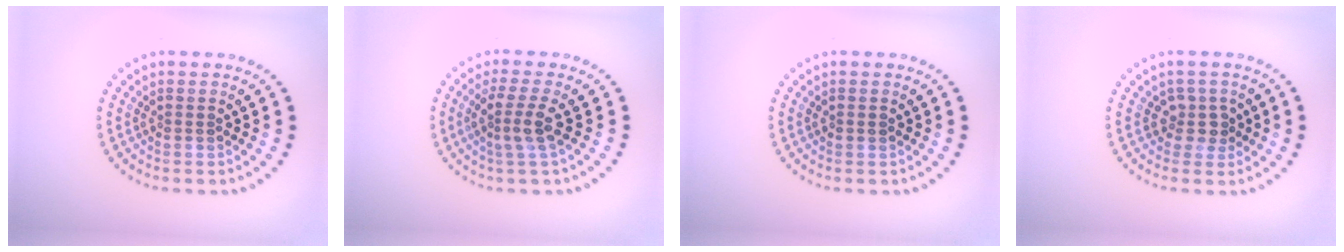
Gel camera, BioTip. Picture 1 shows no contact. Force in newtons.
{"total": 2.7, "press": 2.2, "slide": 1.6}
{"total": 0.8, "press": 0.8, "slide": 0.0}
{"total": 1.9, "press": 1.5, "slide": 1.2}